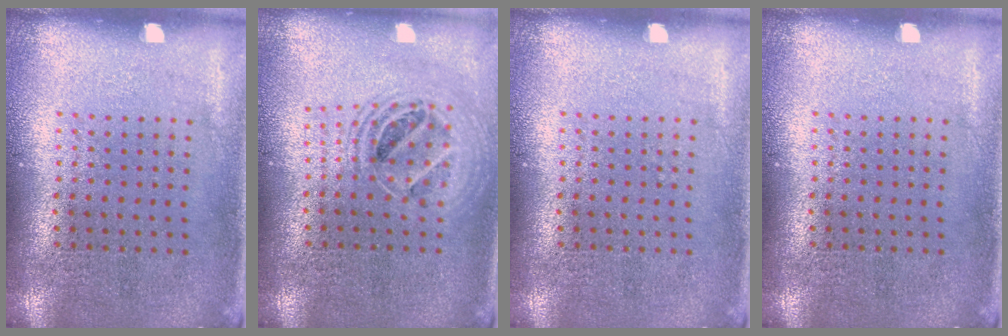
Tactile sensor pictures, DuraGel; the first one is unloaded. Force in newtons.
{"total": 1.7, "press": 1.4, "slide": 0.9}
{"total": 0.0}
{"total": 0.0}